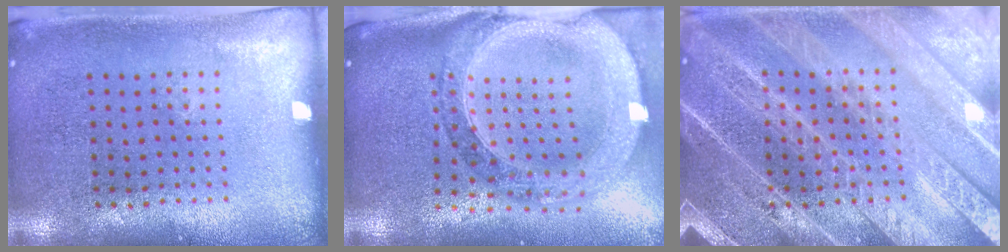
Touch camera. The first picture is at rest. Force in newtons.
{"total": 2.3, "press": 2.1, "slide": 1.0}
{"total": 5.8, "press": 5.7, "slide": 0.6}